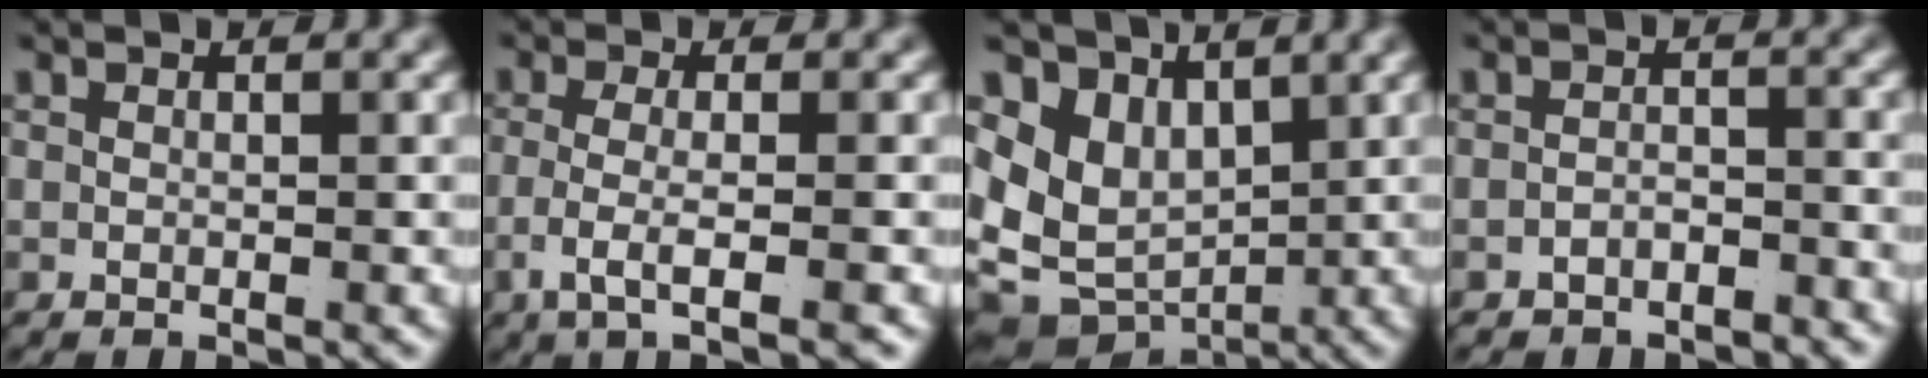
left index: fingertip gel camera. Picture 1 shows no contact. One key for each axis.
{"total": 4.2, "fx": -1.5, "fy": 0.7, "fz": 3.9, "tx": -0.080, "ty": -0.018, "tz": -0.015}
{"total": 12.4, "fx": -1.1, "fy": 10.6, "fz": 6.3, "tx": -0.155, "ty": -0.052, "tz": -0.003}
{"total": 2.4, "fx": -2.4, "fy": 0.5, "fz": 0.1, "tx": 0.004, "ty": -0.010, "tz": -0.036}